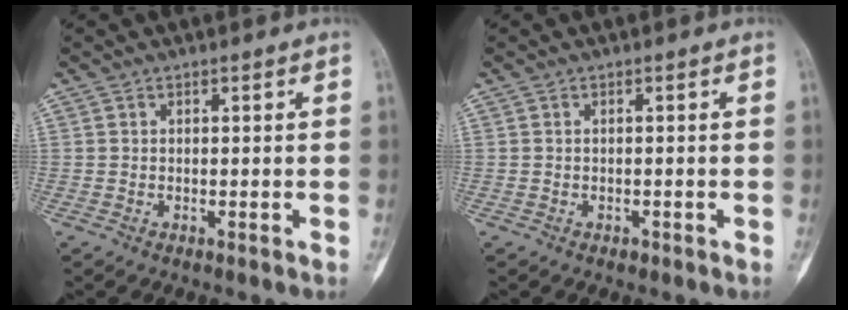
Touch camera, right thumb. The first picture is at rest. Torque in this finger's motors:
{"motor_torque": [0.14, 0.21, -0.11, -0.03, 0.03]}